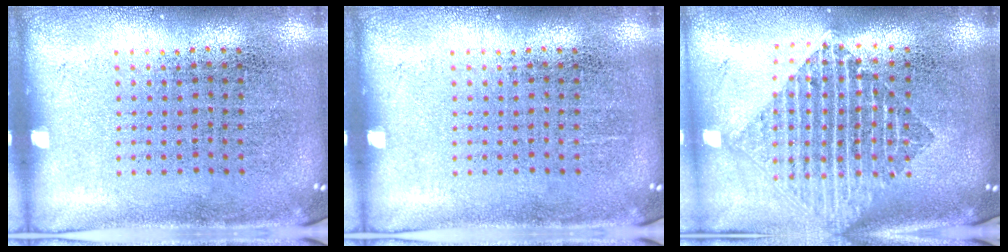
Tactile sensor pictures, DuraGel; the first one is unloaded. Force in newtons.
{"total": 0.0}
{"total": 2.2, "press": 1.7, "slide": 1.3}